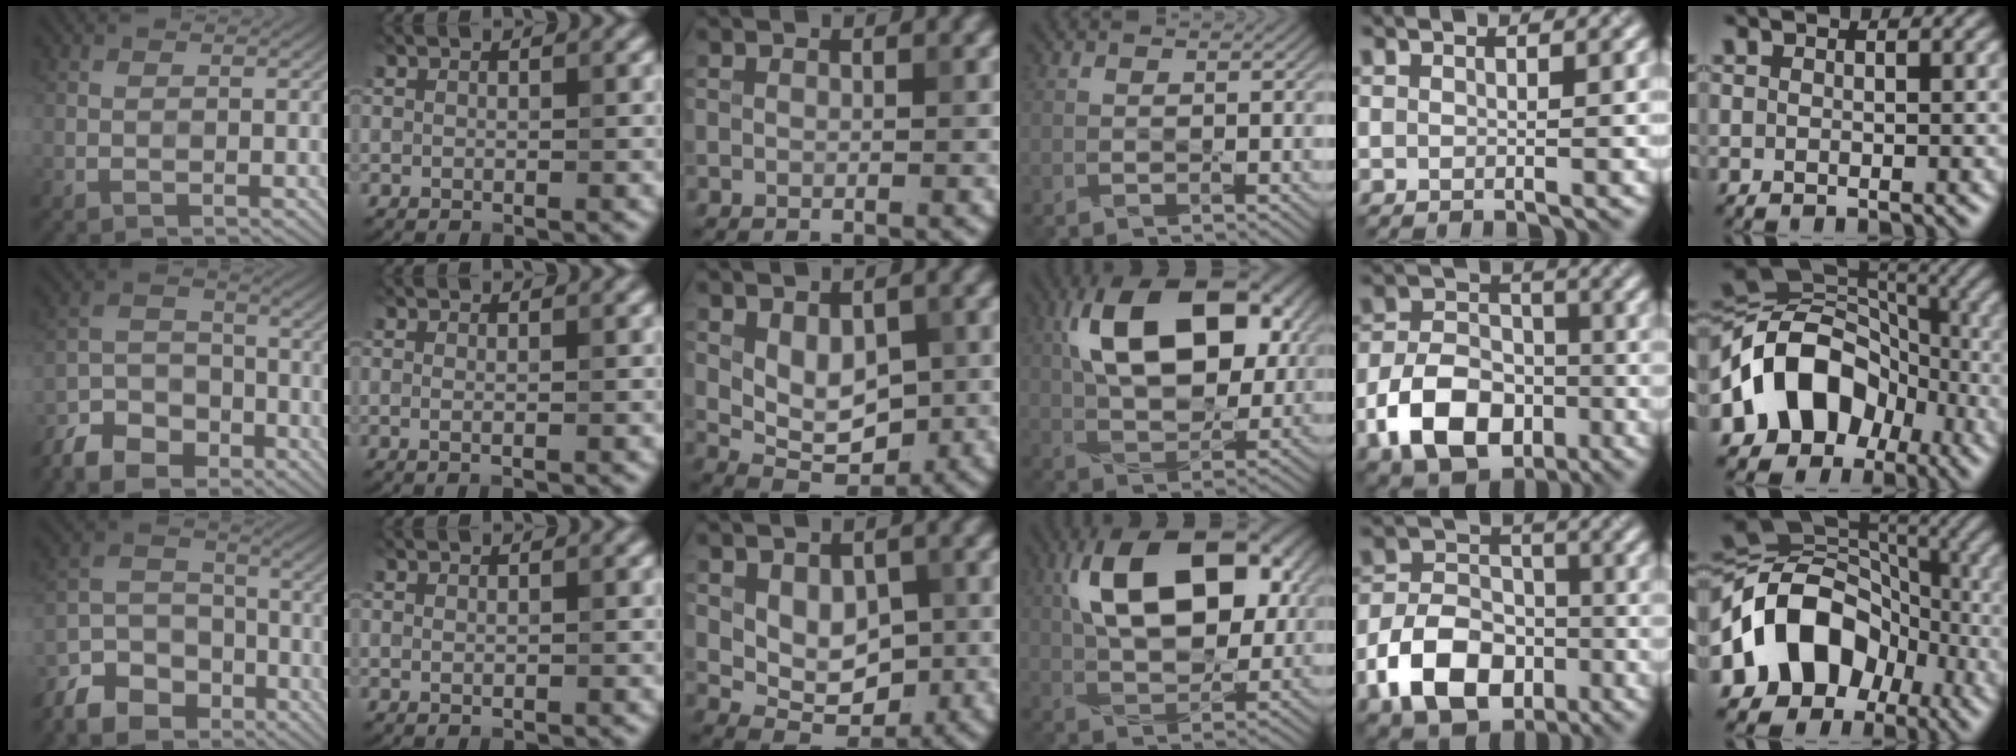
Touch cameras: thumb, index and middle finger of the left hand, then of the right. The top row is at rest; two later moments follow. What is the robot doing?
{"motion": "wipe", "object": "bowl"}